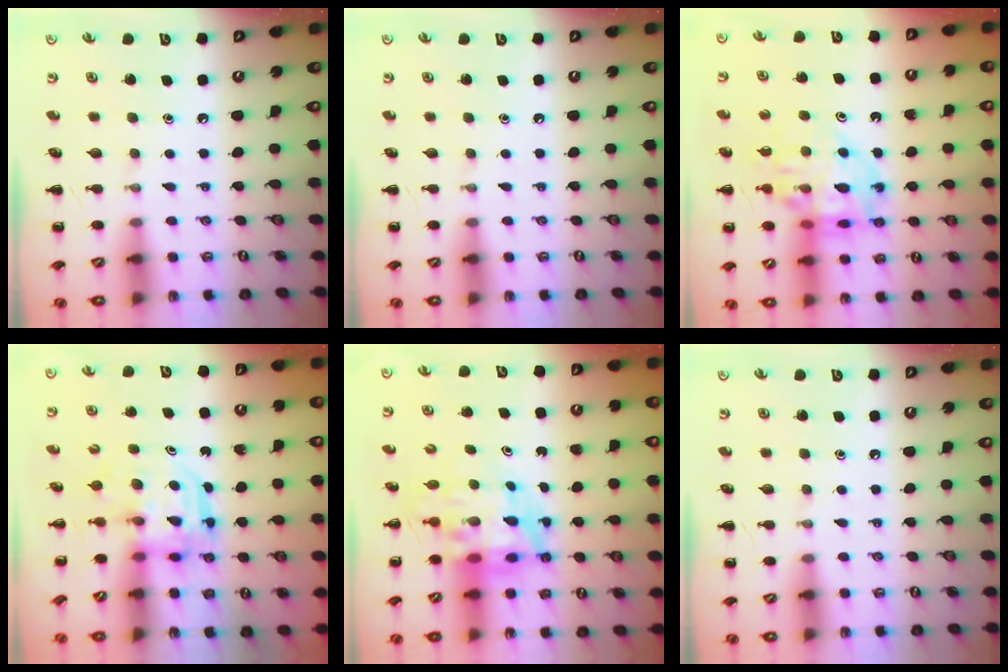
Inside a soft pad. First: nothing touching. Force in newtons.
{"total": 0.0}
{"total": 16.4, "press": 16.1, "slide": 2.9}
{"total": 3.1, "press": 3.1, "slide": 0.2}
{"total": 6.9, "press": 6.5, "slide": 2.1}
{"total": 0.0}